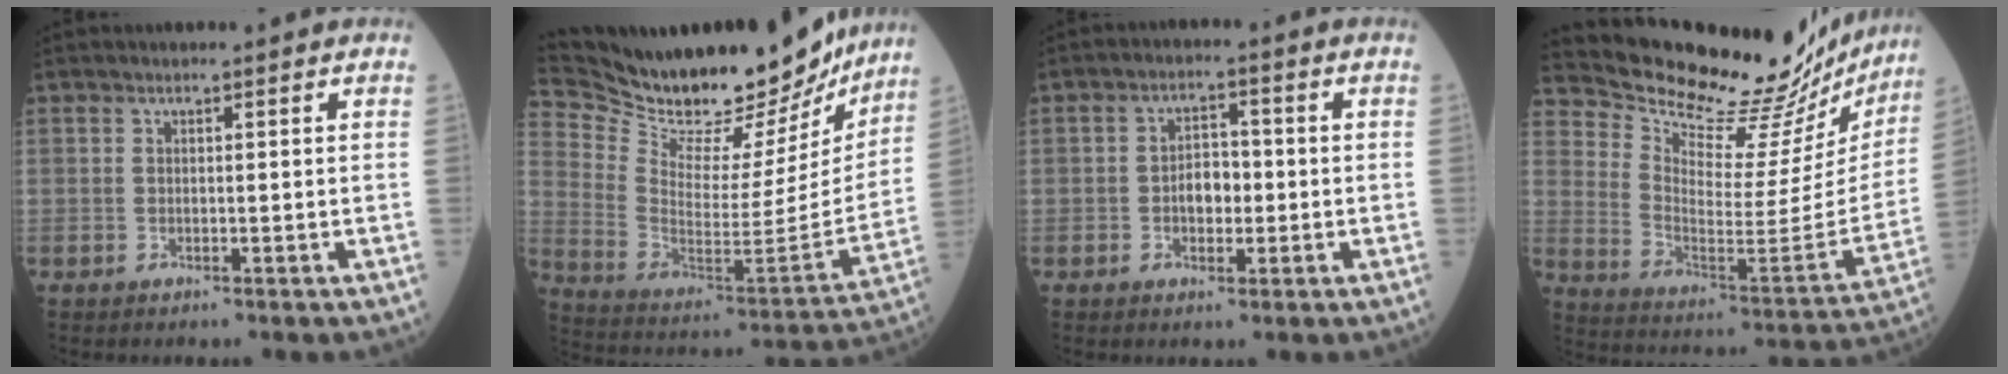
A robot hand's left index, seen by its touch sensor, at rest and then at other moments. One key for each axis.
{"total": 27.3, "fx": 24.7, "fy": 6.9, "fz": 9.4, "tx": -0.165, "ty": -0.046, "tz": 0.364}
{"total": 4.1, "fx": -0.8, "fy": 2.5, "fz": 3.1, "tx": -0.048, "ty": 0.010, "tz": -0.015}
{"total": 27.6, "fx": 26.0, "fy": 5.0, "fz": 7.9, "tx": -0.124, "ty": -0.099, "tz": 0.348}